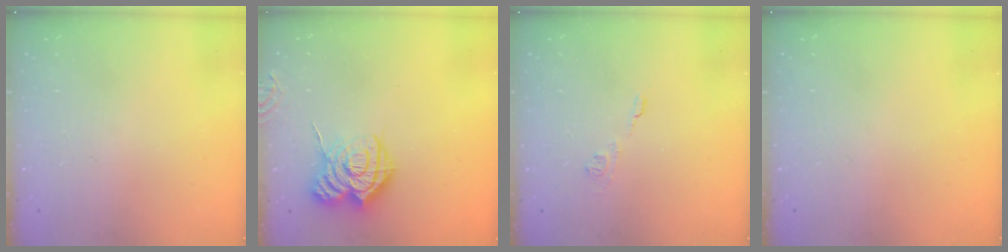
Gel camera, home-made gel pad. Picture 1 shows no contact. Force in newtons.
{"total": 14.6, "press": 14.5, "slide": 1.4}
{"total": 5.1, "press": 5.1, "slide": 0.7}
{"total": 0.0}